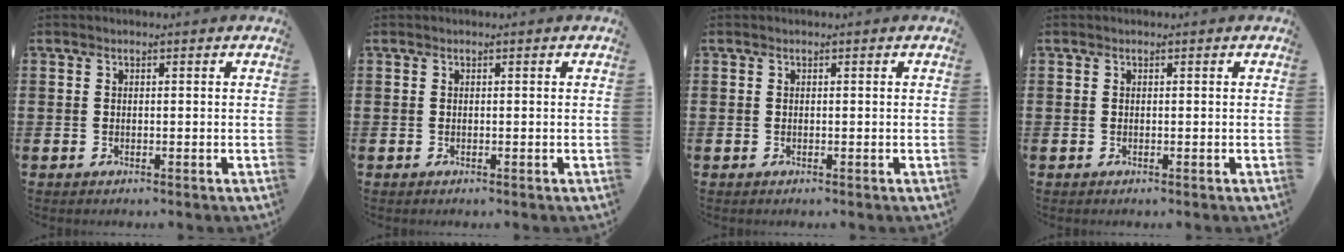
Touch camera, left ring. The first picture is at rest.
{"total": 0.0}
{"total": 0.0}
{"total": 0.0}